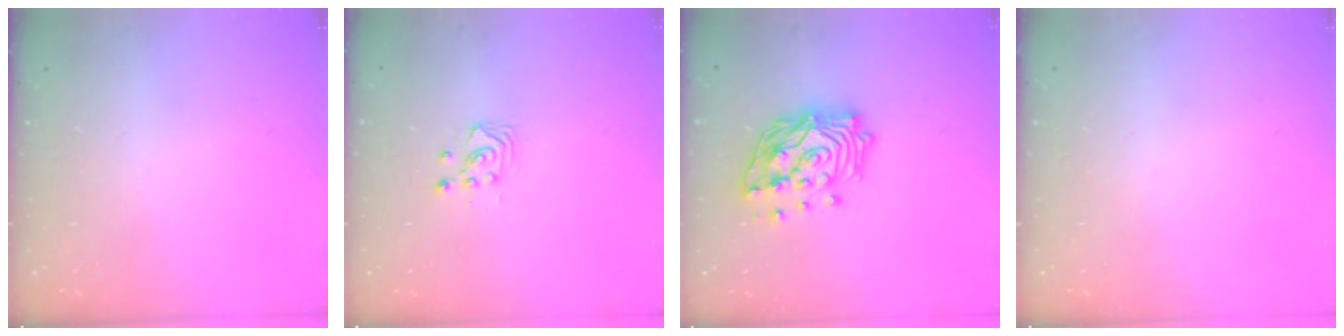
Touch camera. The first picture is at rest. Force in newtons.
{"total": 3.3, "press": 3.2, "slide": 0.3}
{"total": 18.9, "press": 18.8, "slide": 1.7}
{"total": 0.0}